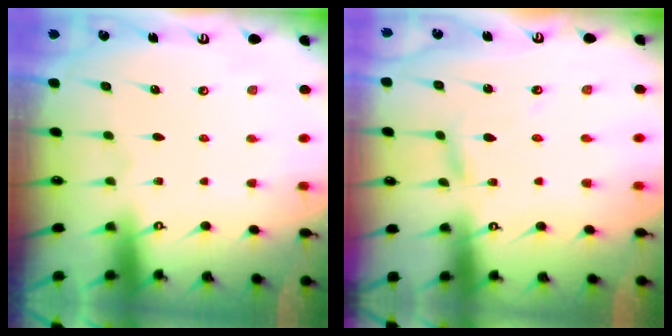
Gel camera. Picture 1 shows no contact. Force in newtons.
{"total": 2.6, "press": 2.6, "slide": 0.3}